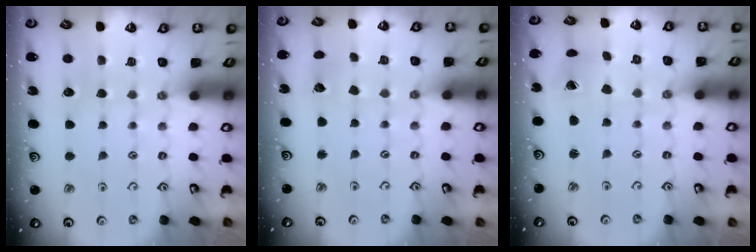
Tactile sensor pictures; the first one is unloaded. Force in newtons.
{"total": 3.8, "press": 3.7, "slide": 0.4}
{"total": 2.2, "press": 2.2, "slide": 0.3}